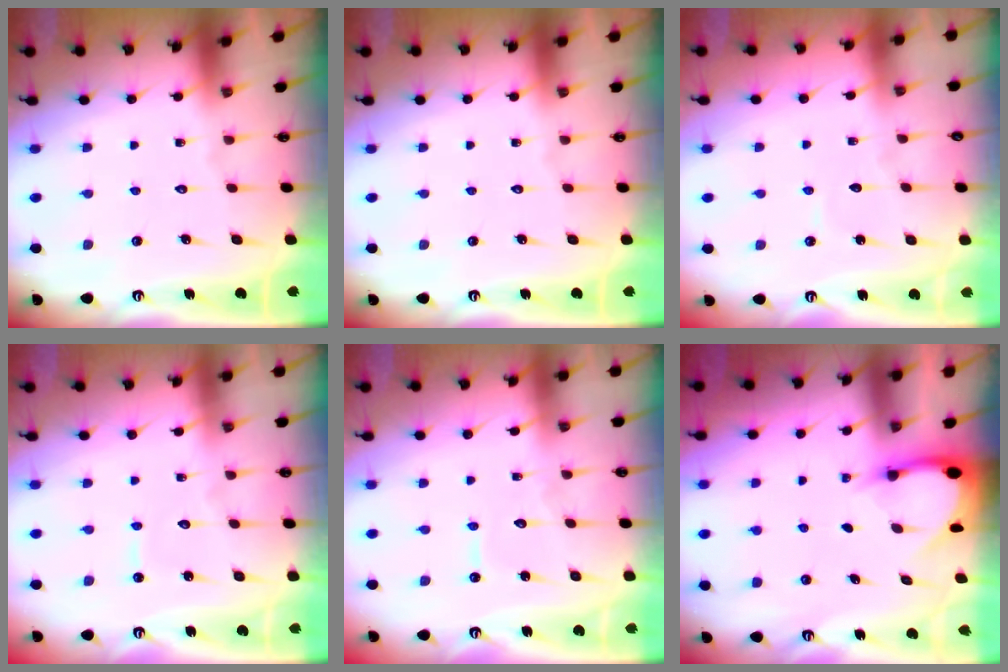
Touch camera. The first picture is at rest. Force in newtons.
{"total": 0.0}
{"total": 3.5, "press": 3.5, "slide": 0.3}
{"total": 4.3, "press": 4.3, "slide": 0.4}
{"total": 4.4, "press": 4.4, "slide": 0.2}
{"total": 3.6, "press": 3.6, "slide": 0.2}